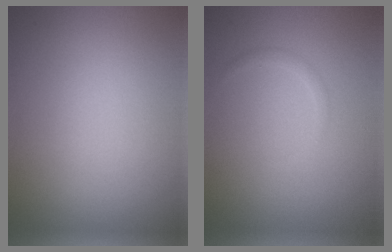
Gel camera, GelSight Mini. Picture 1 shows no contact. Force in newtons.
{"total": 0.7, "press": 0.7, "slide": 0.1}